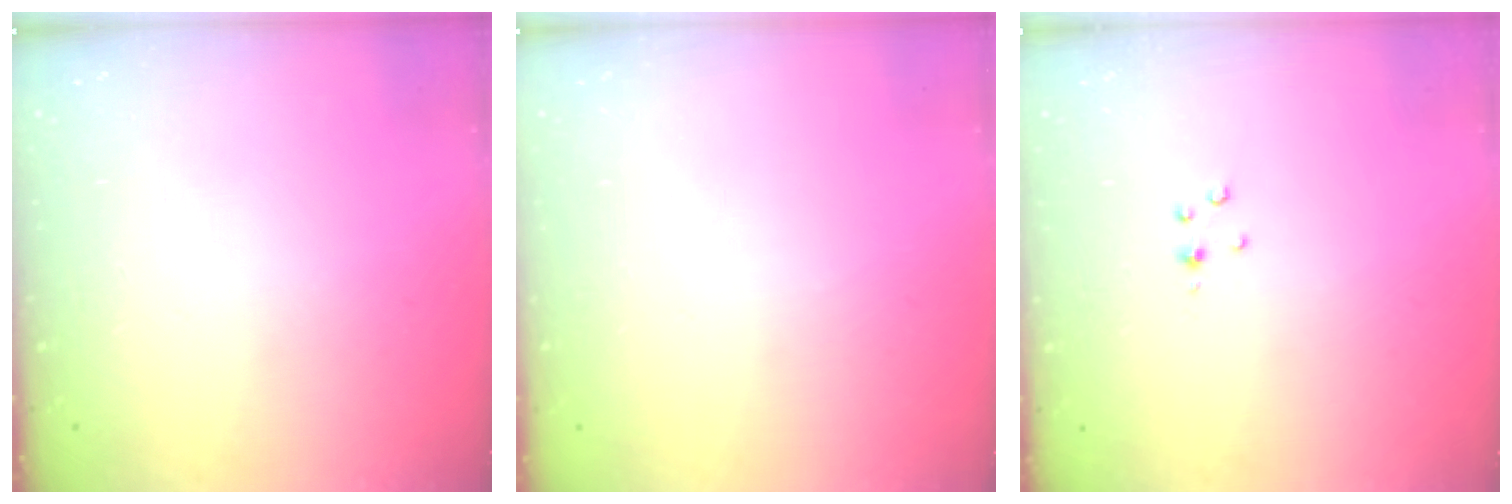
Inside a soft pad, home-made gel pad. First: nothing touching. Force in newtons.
{"total": 0.8, "press": 0.7, "slide": 0.3}
{"total": 2.0, "press": 2.0, "slide": 0.3}